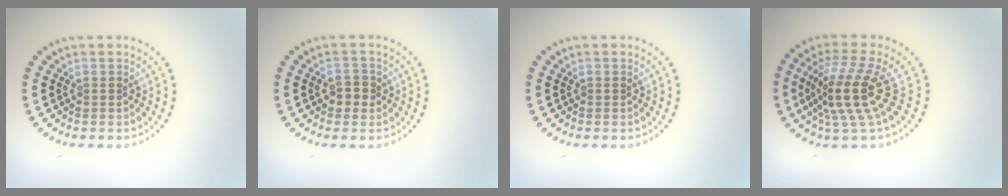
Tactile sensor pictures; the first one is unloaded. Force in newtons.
{"total": 1.8, "press": 1.7, "slide": 0.6}
{"total": 0.0}
{"total": 5.0, "press": 3.7, "slide": 3.4}